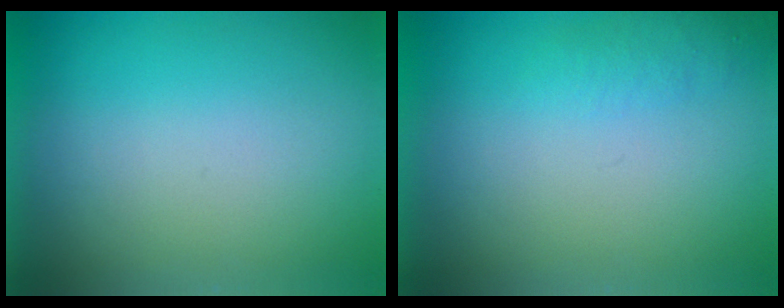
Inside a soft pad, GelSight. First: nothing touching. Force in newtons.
{"total": 1.3}